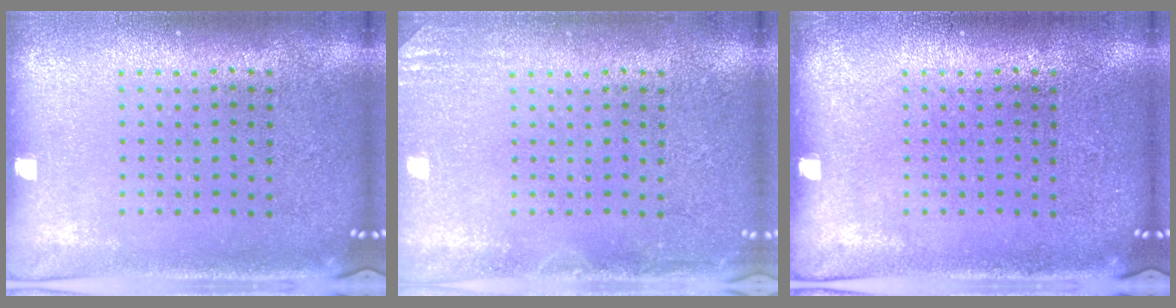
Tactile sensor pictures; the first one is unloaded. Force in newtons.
{"total": 1.6, "press": 1.6, "slide": 0.3}
{"total": 0.0}